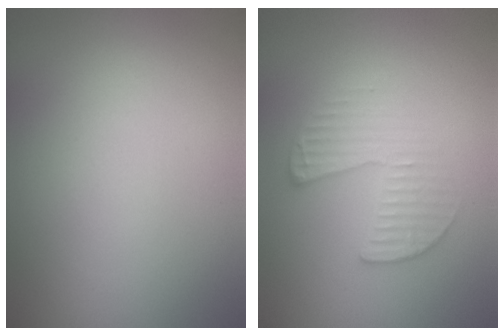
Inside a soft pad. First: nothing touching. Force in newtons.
{"total": 3.1, "press": 3.0, "slide": 0.5}